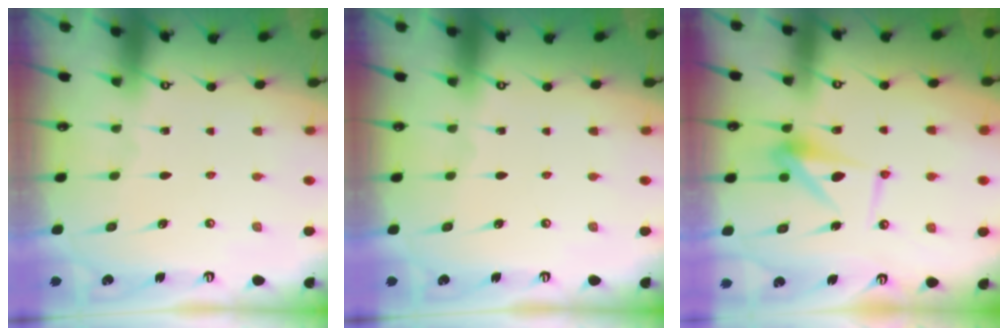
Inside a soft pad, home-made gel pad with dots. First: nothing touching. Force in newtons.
{"total": 0.0}
{"total": 10.0, "press": 10.0, "slide": 0.2}